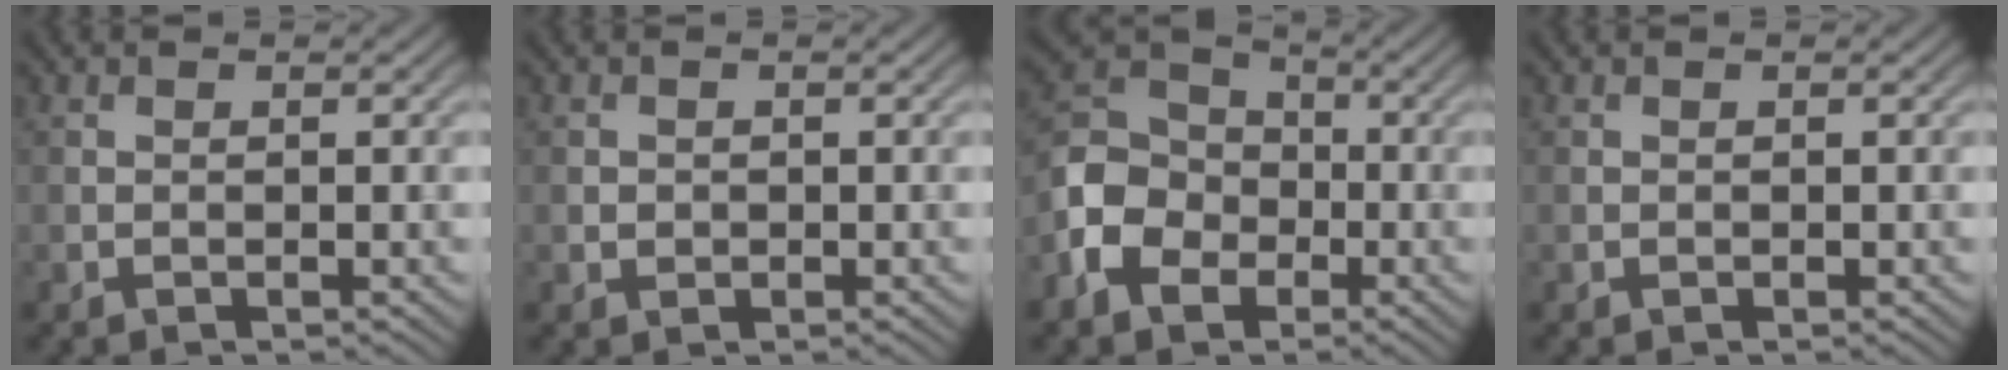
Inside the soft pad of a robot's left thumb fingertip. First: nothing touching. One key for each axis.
{"total": 0.8, "fx": -0.1, "fy": 0.8, "fz": 0.3, "tx": -0.003, "ty": -0.004, "tz": -0.004}
{"total": 9.0, "fx": -3.7, "fy": 6.8, "fz": 4.7, "tx": -0.122, "ty": 0.001, "tz": -0.096}
{"total": 0.0}